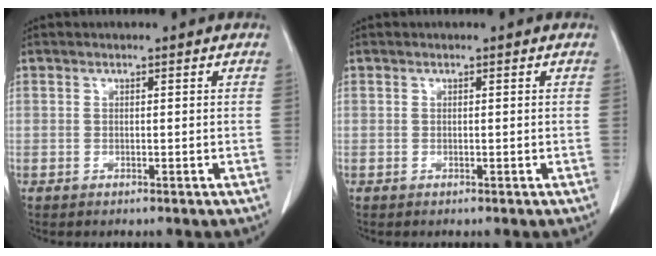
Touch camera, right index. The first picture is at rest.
{"total": 0.0}